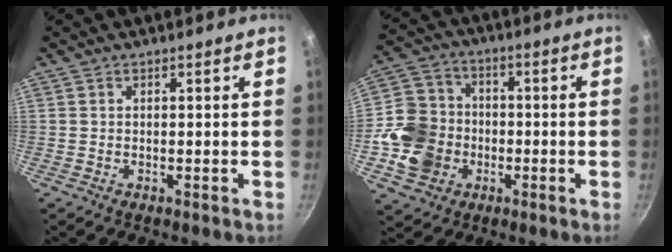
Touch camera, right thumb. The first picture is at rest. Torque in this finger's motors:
{"motor_torque": [1.50, 1.43, 0.78, -0.15, 0.06]}